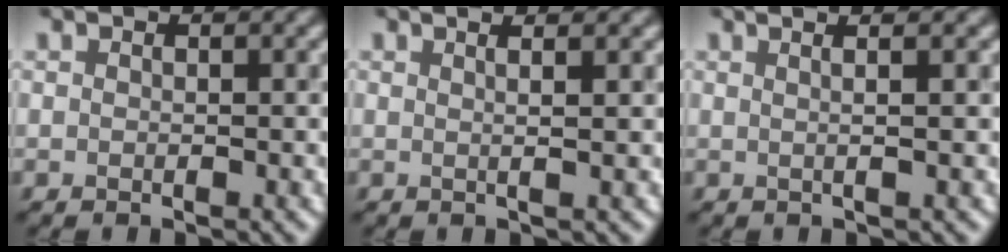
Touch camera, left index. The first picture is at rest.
{"total": 3.8, "force": [1.8, 1.6, 2.9], "torque": [-0.019, 0.026, -0.012]}
{"total": 4.4, "force": [1.8, 1.9, 3.5], "torque": [-0.028, 0.031, -0.015]}